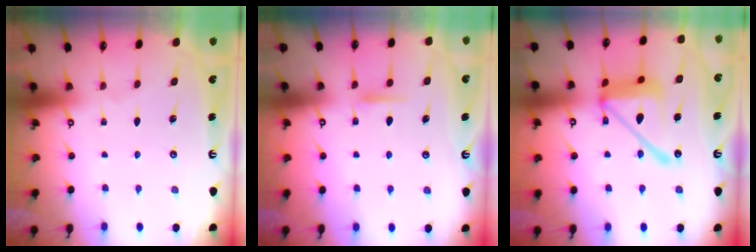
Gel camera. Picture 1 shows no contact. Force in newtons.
{"total": 7.1, "press": 7.0, "slide": 0.7}
{"total": 19.8, "press": 19.7, "slide": 2.0}